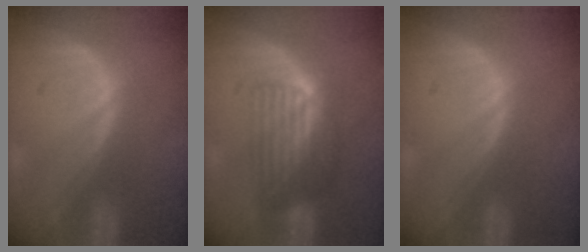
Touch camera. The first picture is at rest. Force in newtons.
{"total": 6.7, "press": 5.8, "slide": 3.5}
{"total": 0.0}